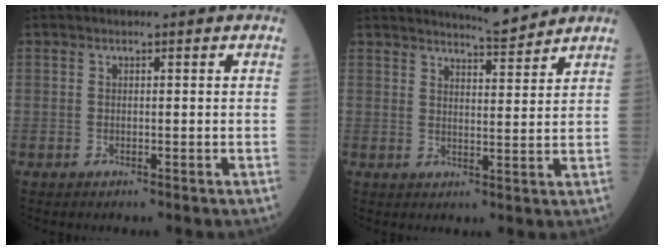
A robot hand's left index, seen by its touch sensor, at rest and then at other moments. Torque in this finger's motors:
{"motor_torque": [0.27, -0.35, 0.00, 0.04]}